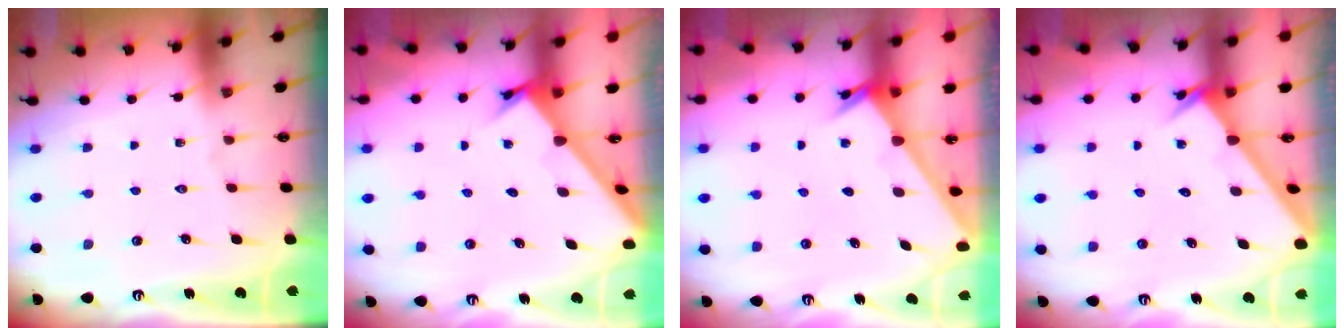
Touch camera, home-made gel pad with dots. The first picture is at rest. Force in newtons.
{"total": 2.1, "press": 2.1, "slide": 0.2}
{"total": 2.4, "press": 2.4, "slide": 0.2}
{"total": 2.2, "press": 2.2, "slide": 0.2}